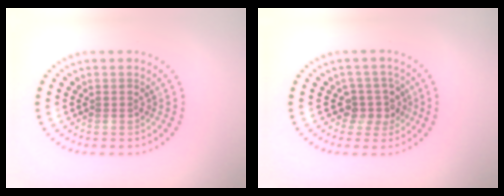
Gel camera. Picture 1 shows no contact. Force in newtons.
{"total": 2.5, "press": 2.0, "slide": 1.6}